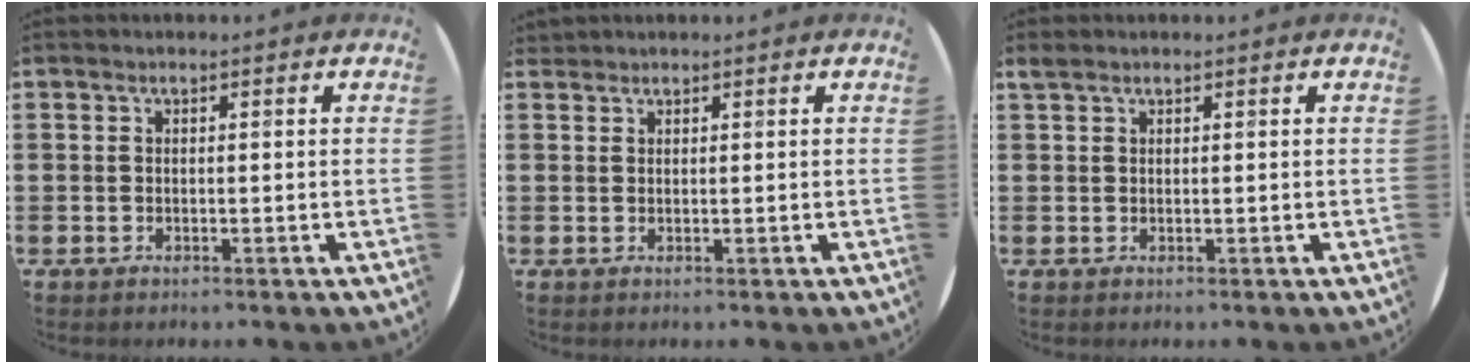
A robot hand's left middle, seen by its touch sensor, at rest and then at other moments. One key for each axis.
{"total": 0.7, "fx": 0.7, "fy": 0.1, "fz": -0.2, "tx": 0.003, "ty": 0.002, "tz": 0.014}
{"total": 0.8, "fx": 0.7, "fy": 0.2, "fz": 0.1, "tx": -0.004, "ty": 0.003, "tz": 0.014}